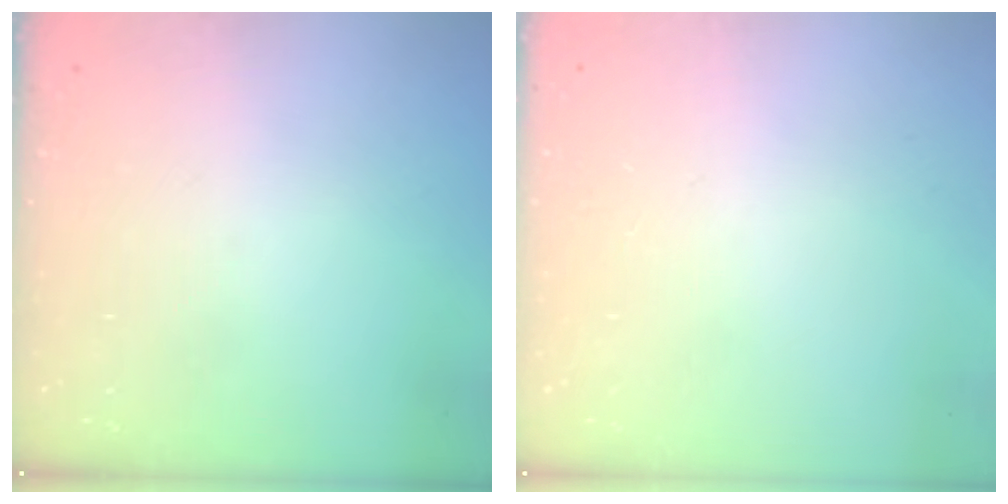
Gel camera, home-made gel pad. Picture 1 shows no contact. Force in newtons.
{"total": 2.5, "press": 2.5, "slide": 0.2}